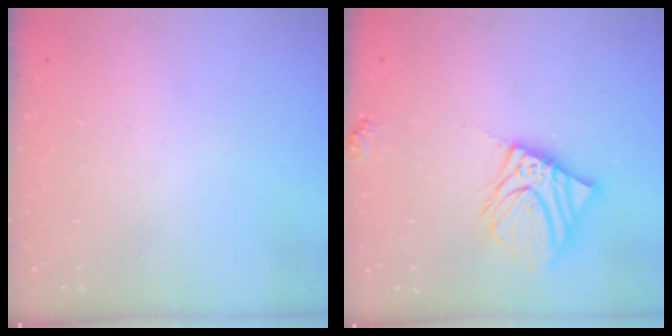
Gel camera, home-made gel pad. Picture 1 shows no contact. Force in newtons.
{"total": 12.2, "press": 12.0, "slide": 2.1}